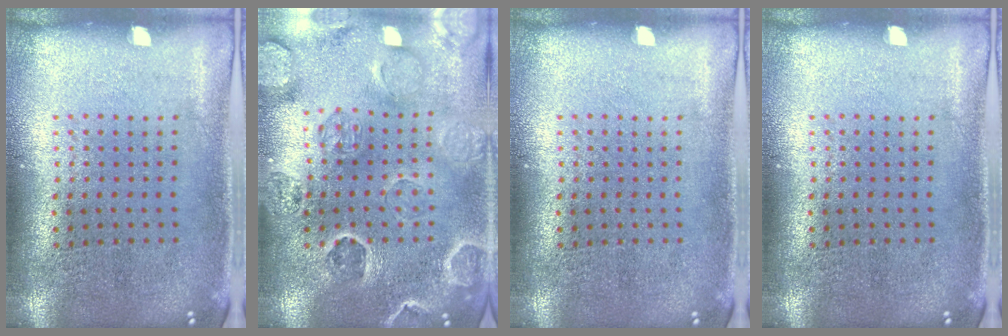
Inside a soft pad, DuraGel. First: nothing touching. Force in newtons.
{"total": 2.7, "press": 2.6, "slide": 0.8}
{"total": 0.0}
{"total": 0.0}